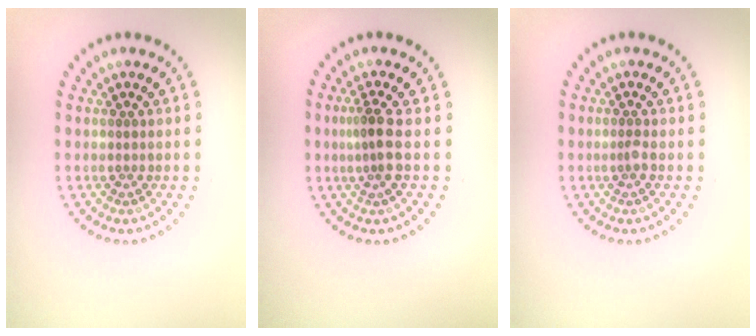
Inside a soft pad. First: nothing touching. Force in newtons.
{"total": 2.4, "press": 1.9, "slide": 1.5}
{"total": 0.8, "press": 0.5, "slide": 0.6}